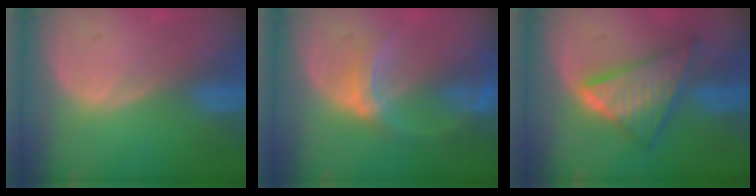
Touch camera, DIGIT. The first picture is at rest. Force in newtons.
{"total": 6.2, "press": 5.6, "slide": 2.6}
{"total": 8.7, "press": 8.7, "slide": 0.7}